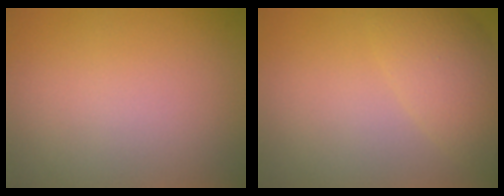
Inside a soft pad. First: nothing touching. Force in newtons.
{"total": 4.6, "press": 4.6, "slide": 0.3}